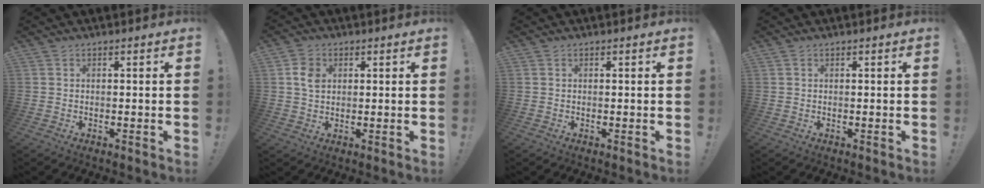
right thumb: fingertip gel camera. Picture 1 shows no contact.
{"total": 5.1, "force": [1.3, 3.9, 3.0], "torque": [-0.039, 0.002, 0.023]}
{"total": 0.0}
{"total": 0.0}